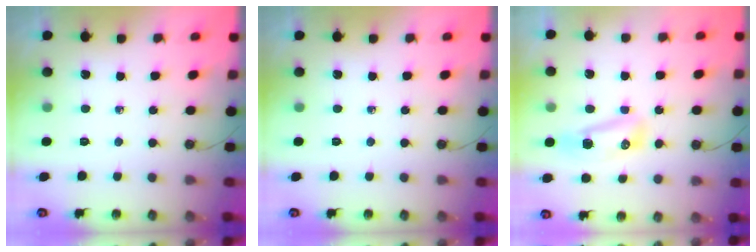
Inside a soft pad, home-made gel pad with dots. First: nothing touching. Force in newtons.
{"total": 0.0}
{"total": 8.3, "press": 8.1, "slide": 1.5}